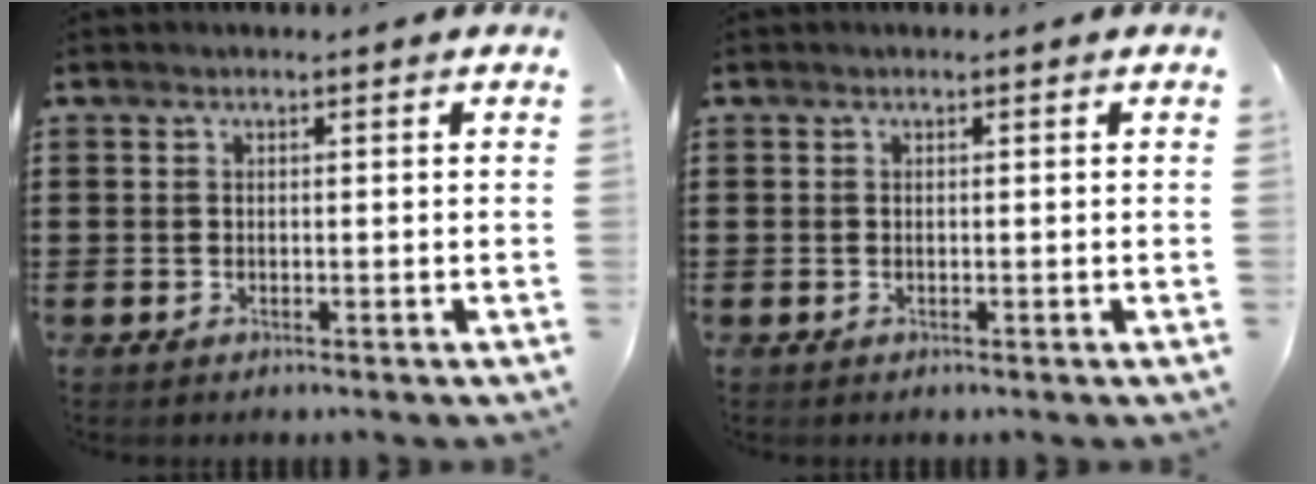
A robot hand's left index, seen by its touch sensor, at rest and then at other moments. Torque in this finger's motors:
{"motor_torque": [0.13, -0.01, 0.03, 0.01]}